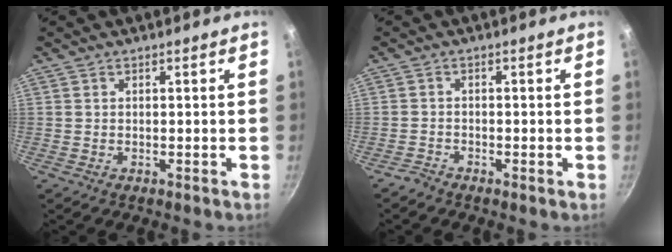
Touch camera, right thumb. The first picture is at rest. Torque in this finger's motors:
{"motor_torque": [0.30, 0.07, 0.04, -0.32, 0.05]}